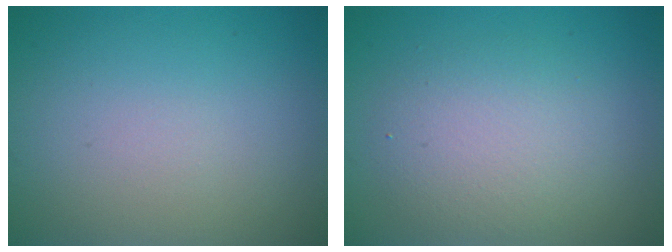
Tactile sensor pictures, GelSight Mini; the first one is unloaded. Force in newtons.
{"total": 3.9, "press": 3.9, "slide": 0.4}